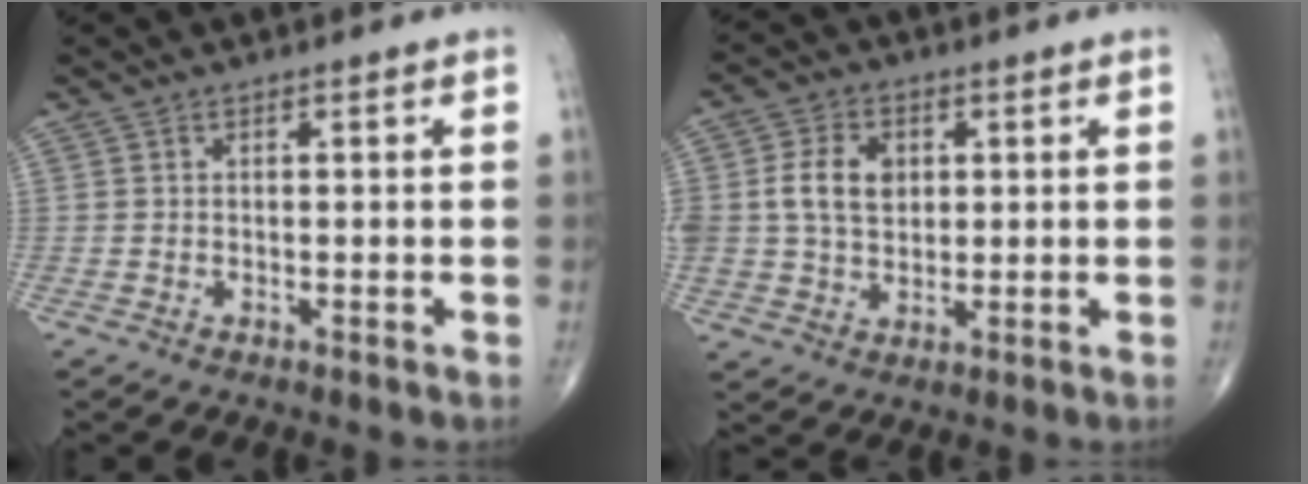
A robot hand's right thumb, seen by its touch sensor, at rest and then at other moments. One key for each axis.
{"total": 8.3, "fx": 1.5, "fy": 6.2, "fz": 5.4, "tx": -0.085, "ty": 0.001, "tz": 0.029}